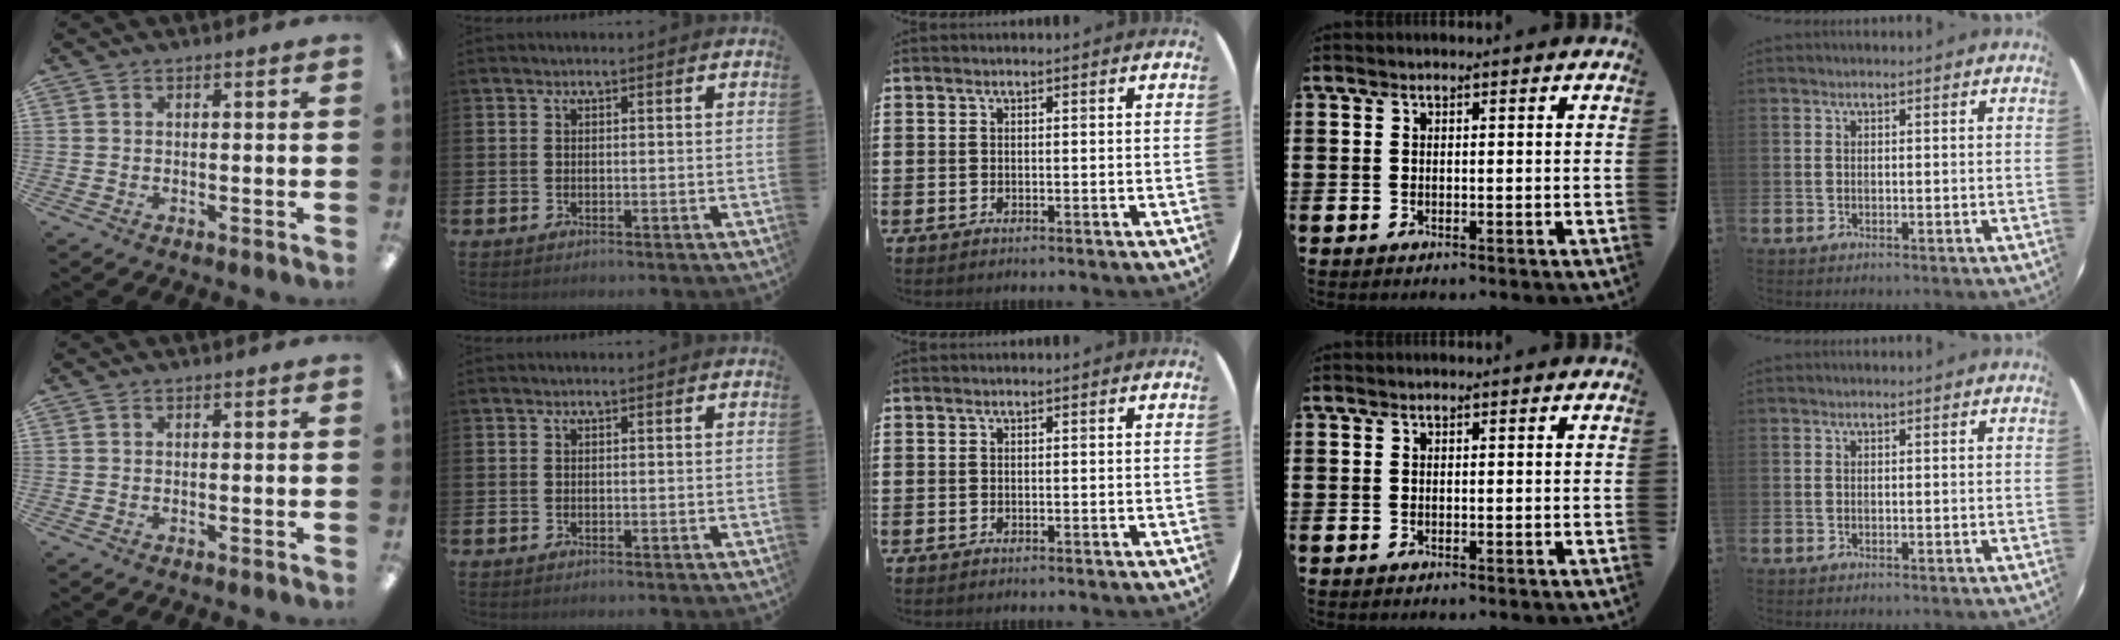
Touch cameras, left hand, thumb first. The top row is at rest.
{}